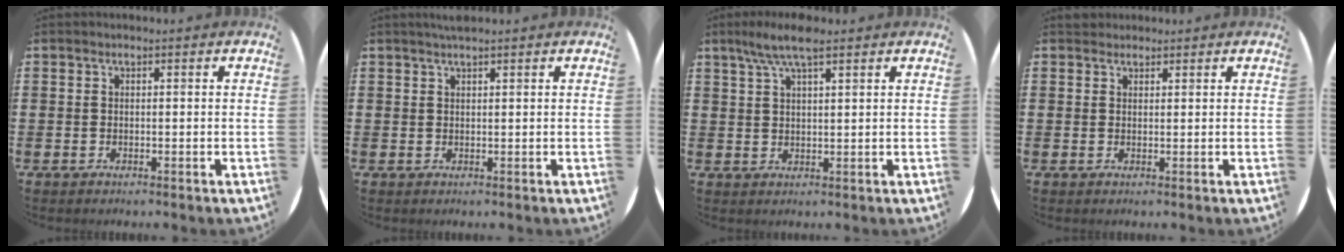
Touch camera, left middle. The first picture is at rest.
{"total": 1.2, "force": [1.1, 0.0, 0.5], "torque": [-0.010, 0.002, 0.020]}
{"total": 5.2, "force": [3.7, 1.1, 3.5], "torque": [-0.076, 0.003, 0.064]}
{"total": 1.2, "force": [1.1, 0.4, -0.2], "torque": [0.010, 0.000, 0.020]}